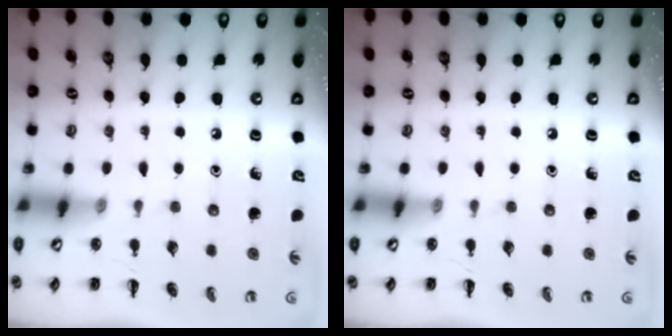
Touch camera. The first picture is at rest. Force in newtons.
{"total": 0.0}